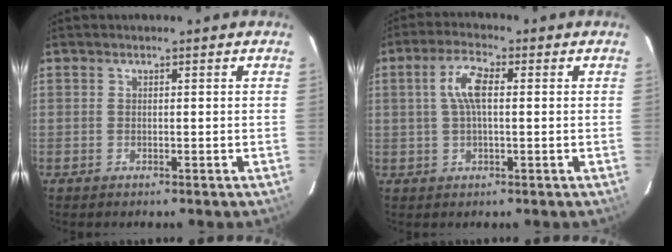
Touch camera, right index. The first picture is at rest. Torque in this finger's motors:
{"motor_torque": [0.68, -0.04, 0.42, 0.13]}